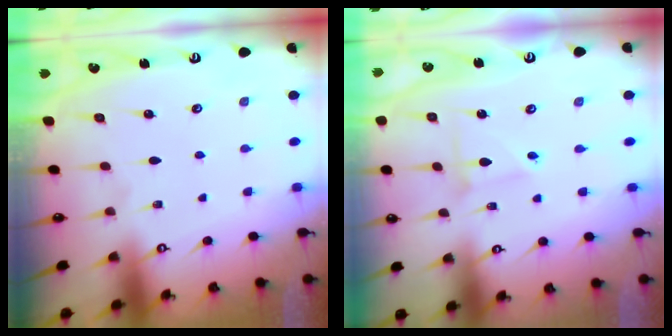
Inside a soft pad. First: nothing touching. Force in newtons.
{"total": 2.6, "press": 2.6, "slide": 0.3}